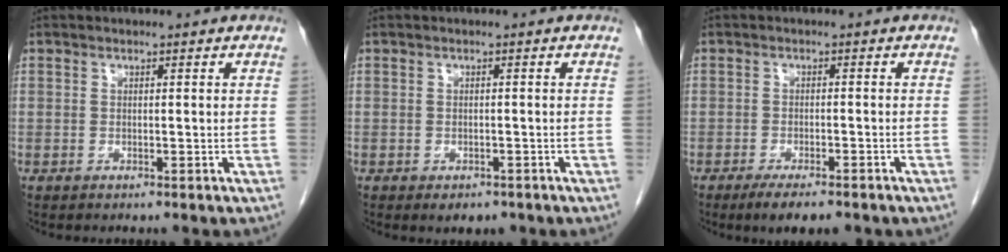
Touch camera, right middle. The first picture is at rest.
{"total": 2.5, "force": [-1.7, 1.4, 1.2], "torque": [-0.012, -0.001, -0.015]}
{"total": 5.5, "force": [-4.1, 1.2, 3.6], "torque": [-0.055, -0.010, -0.057]}